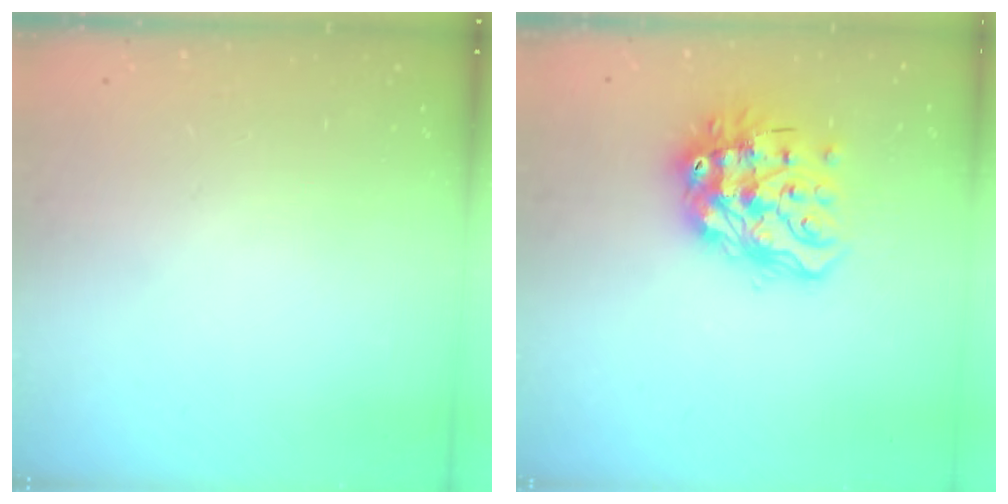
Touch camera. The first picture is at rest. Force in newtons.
{"total": 15.8, "press": 15.7, "slide": 1.7}